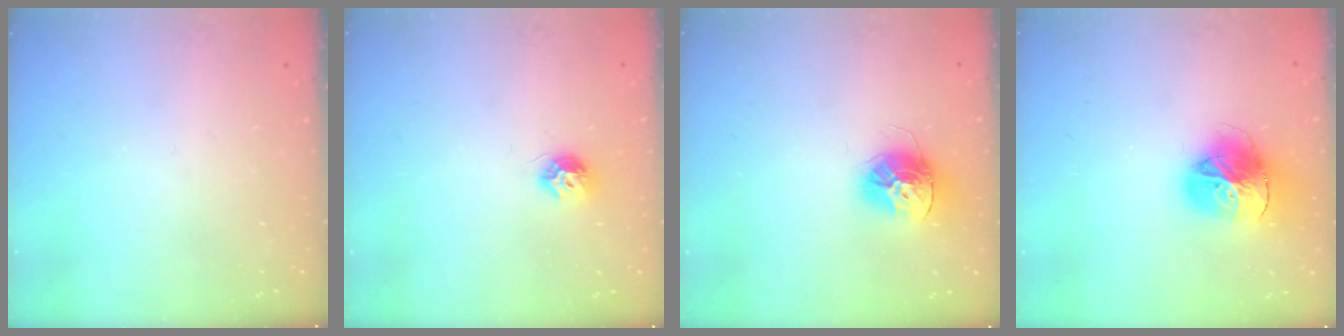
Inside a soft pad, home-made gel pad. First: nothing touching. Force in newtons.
{"total": 7.0, "press": 6.9, "slide": 0.5}
{"total": 13.5, "press": 13.5, "slide": 1.0}
{"total": 18.4, "press": 18.3, "slide": 2.2}